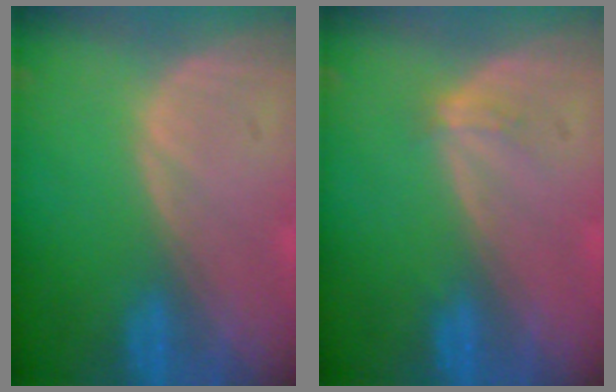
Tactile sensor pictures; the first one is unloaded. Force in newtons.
{"total": 1.5, "press": 1.1, "slide": 1.0}